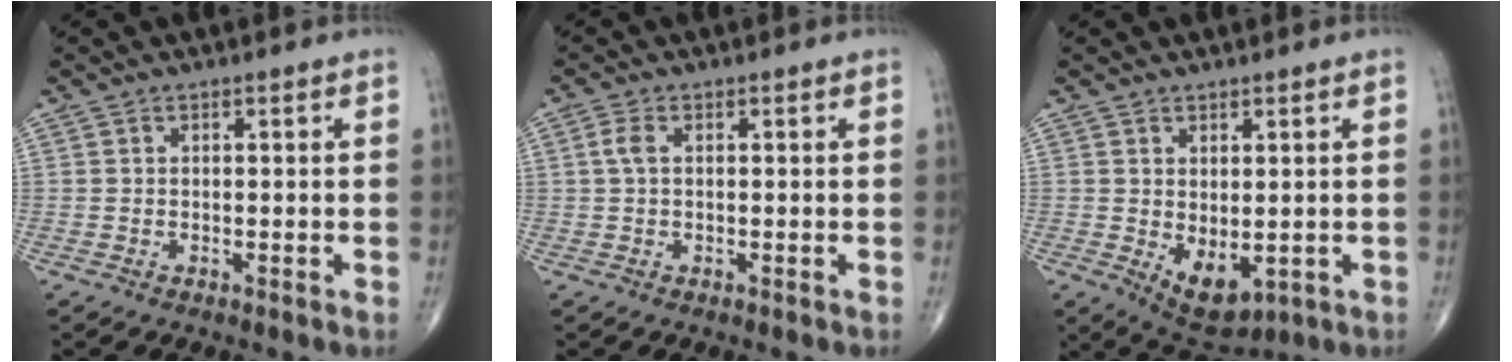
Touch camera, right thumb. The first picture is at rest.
{"total": 2.2, "force": [0.4, 1.2, 1.8], "torque": [-0.047, 0.009, 0.007]}
{"total": 7.1, "force": [-1.1, 3.9, 5.8], "torque": [-0.076, -0.008, 0.004]}